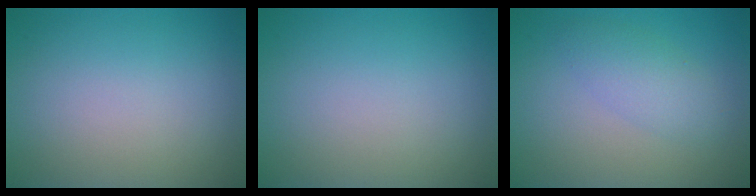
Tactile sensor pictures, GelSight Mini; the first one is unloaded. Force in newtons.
{"total": 0.0}
{"total": 2.7, "press": 2.7, "slide": 0.0}